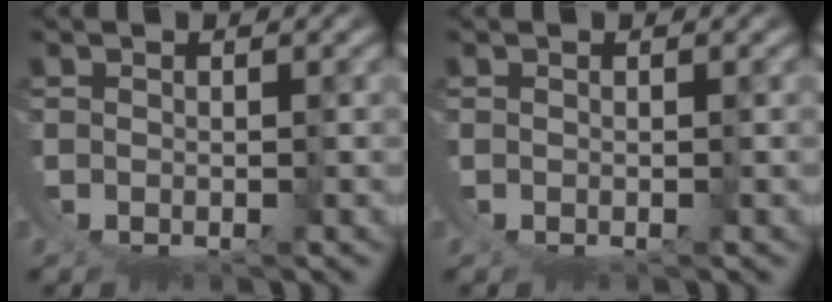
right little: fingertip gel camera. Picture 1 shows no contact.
{"total": 0.0}